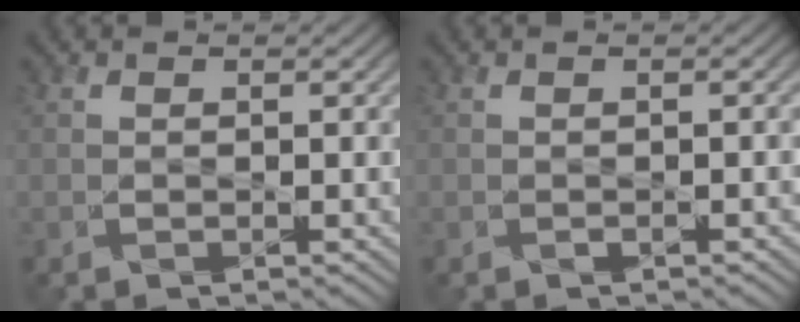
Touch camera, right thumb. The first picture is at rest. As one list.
[{"total": 0.7, "force": [-0.5, 0.1, 0.5], "torque": [-0.009, -0.002, -0.007]}]